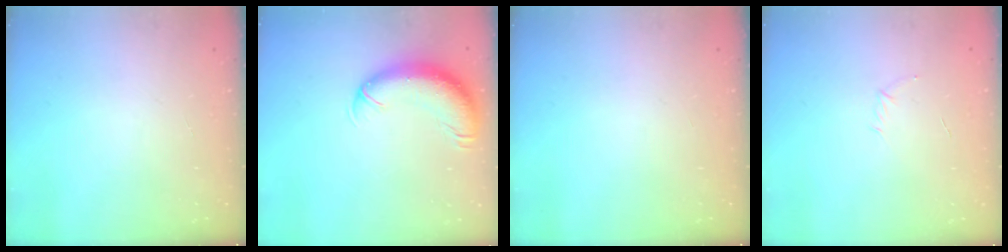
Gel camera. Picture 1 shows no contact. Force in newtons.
{"total": 13.0, "press": 12.7, "slide": 2.9}
{"total": 0.0}
{"total": 3.2, "press": 3.1, "slide": 0.7}